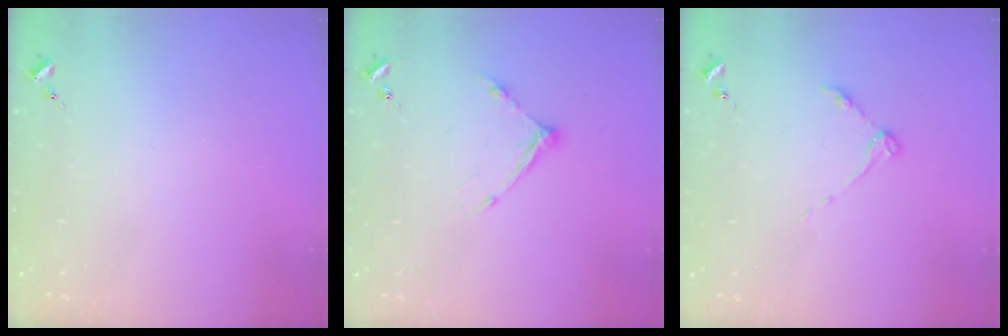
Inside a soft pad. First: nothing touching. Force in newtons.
{"total": 8.6, "press": 8.6, "slide": 0.5}
{"total": 4.9, "press": 4.8, "slide": 0.7}